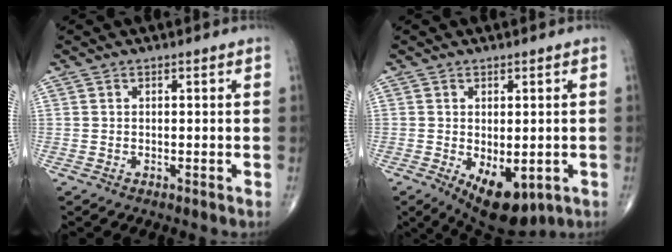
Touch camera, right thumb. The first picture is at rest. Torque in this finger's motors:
{"motor_torque": [-0.12, 0.87, 0.48, 0.21, 0.24]}